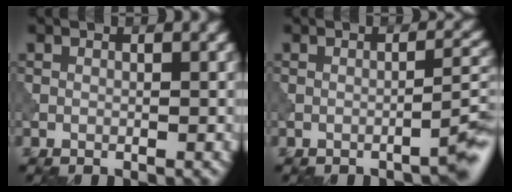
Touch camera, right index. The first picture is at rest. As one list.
[{"total": 2.8, "force": [-2.0, 0.3, 2.0], "torque": [-0.019, 0.018, -0.039]}]